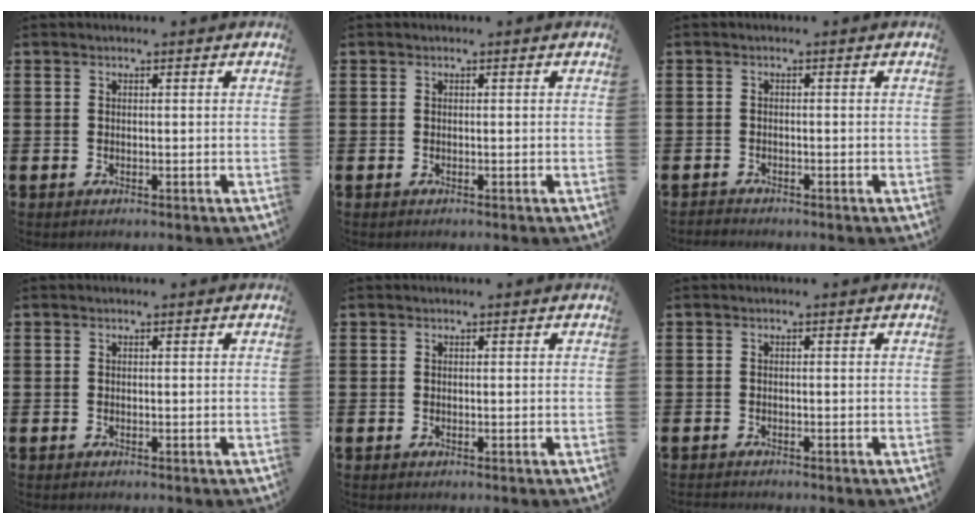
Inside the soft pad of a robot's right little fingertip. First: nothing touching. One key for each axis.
{"total": 0.0}
{"total": 0.8, "fx": -0.8, "fy": 0.1, "fz": 0.0, "tx": -0.002, "ty": 0.000, "tz": -0.017}
{"total": 0.0}
{"total": 0.0}
{"total": 0.5, "fx": -0.5, "fy": 0.0, "fz": 0.0, "tx": -0.001, "ty": -0.002, "tz": -0.011}